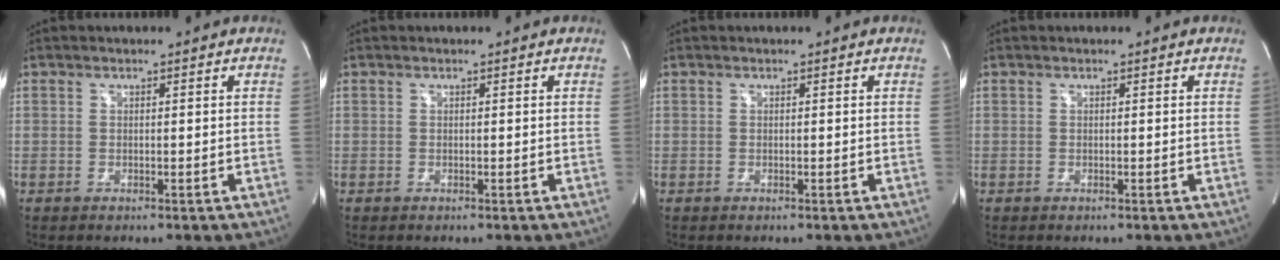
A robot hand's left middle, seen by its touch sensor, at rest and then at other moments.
{"total": 0.0}
{"total": 0.0}
{"total": 0.0}